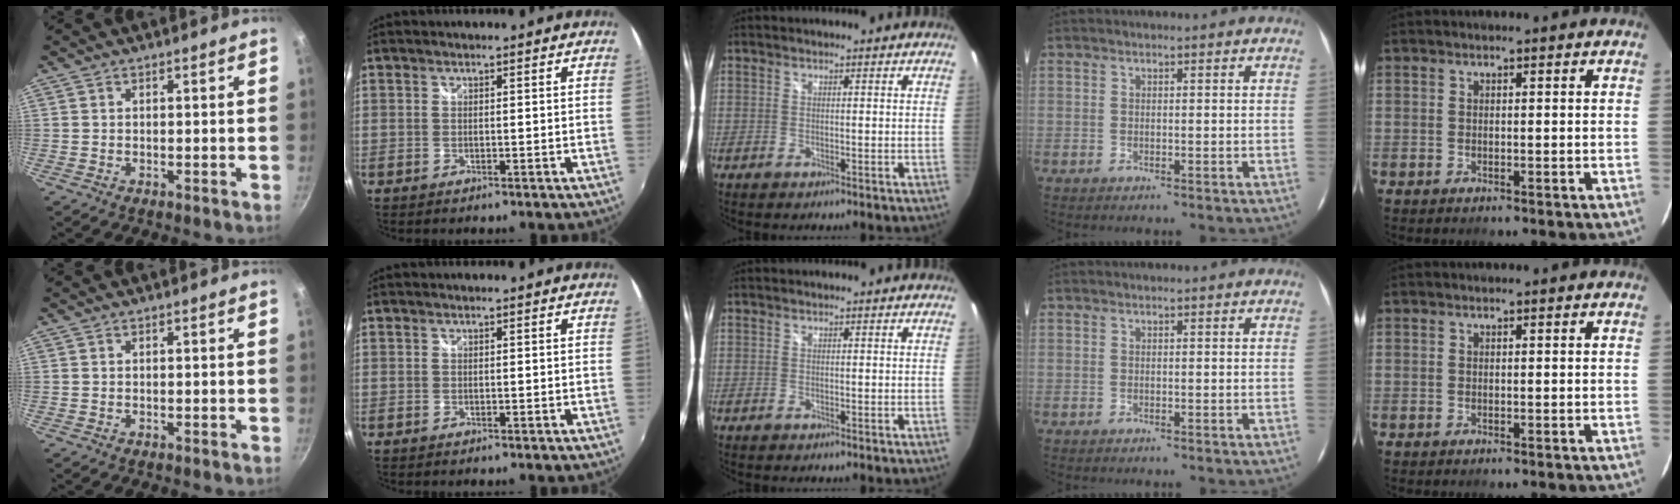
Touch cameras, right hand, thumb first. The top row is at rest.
{}